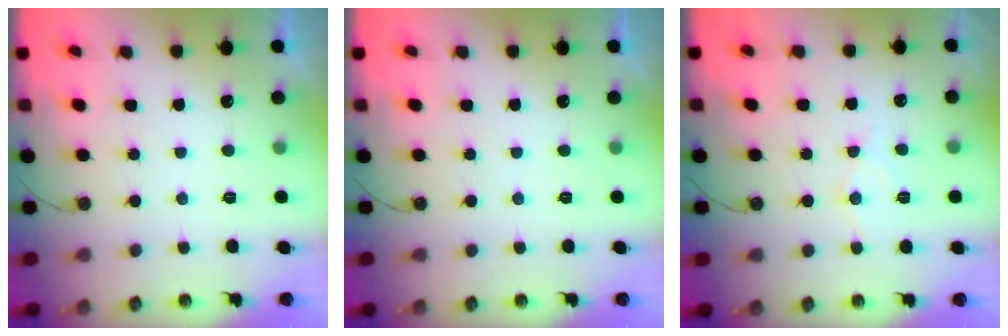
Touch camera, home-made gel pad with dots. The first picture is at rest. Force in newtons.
{"total": 0.0}
{"total": 6.5, "press": 6.5, "slide": 0.4}